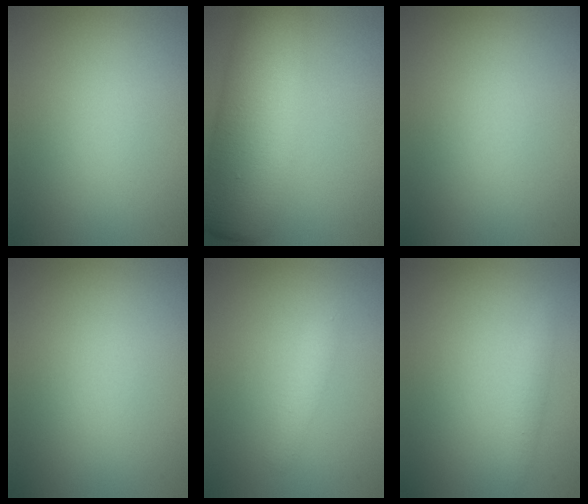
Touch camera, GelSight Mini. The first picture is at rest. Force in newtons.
{"total": 12.3, "press": 12.2, "slide": 0.9}
{"total": 0.0}
{"total": 0.0}
{"total": 1.5, "press": 1.5, "slide": 0.0}
{"total": 1.2, "press": 1.2, "slide": 0.1}